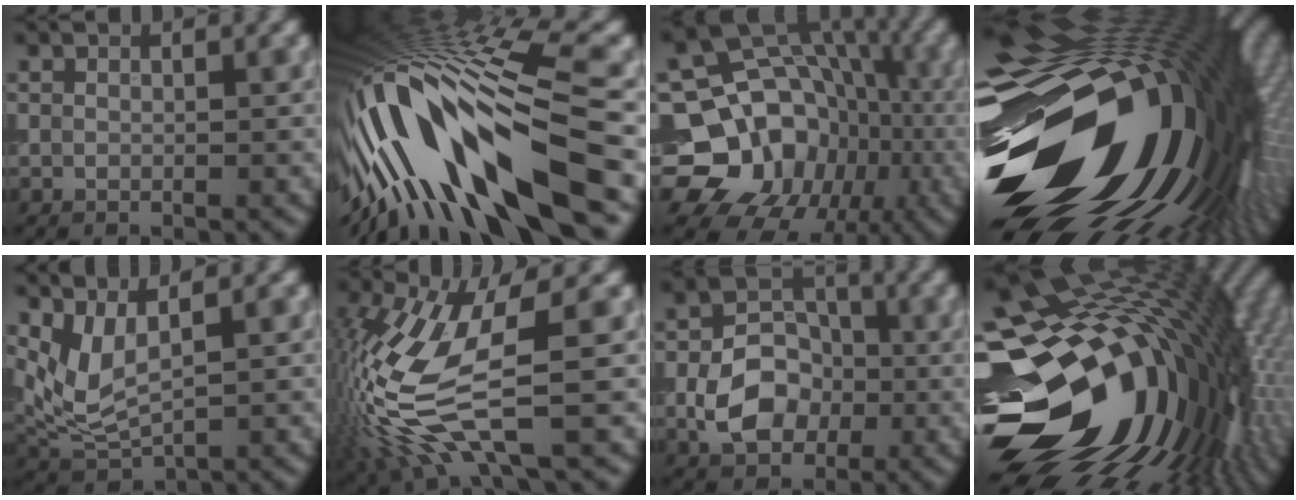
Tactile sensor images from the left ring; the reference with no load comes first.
{"total": 16.8, "force": [-4.2, 4.3, 15.6], "torque": [-0.289, 0.021, -0.073]}
{"total": 19.7, "force": [-5.8, 17.0, 8.0], "torque": [-0.120, -0.014, -0.110]}
{"total": 21.9, "force": [-2.3, 12.8, 17.6], "torque": [-0.297, -0.043, -0.045]}
{"total": 3.5, "force": [1.5, 1.3, 2.9], "torque": [-0.076, -0.009, 0.039]}
{"total": 11.4, "force": [-2.1, 3.4, 10.7], "torque": [-0.253, -0.014, -0.041]}
{"total": 6.2, "force": [-1.6, 4.6, 3.9], "torque": [-0.065, 0.000, -0.029]}
{"total": 21.3, "force": [-0.5, 13.8, 16.2], "torque": [-0.269, -0.036, -0.004]}